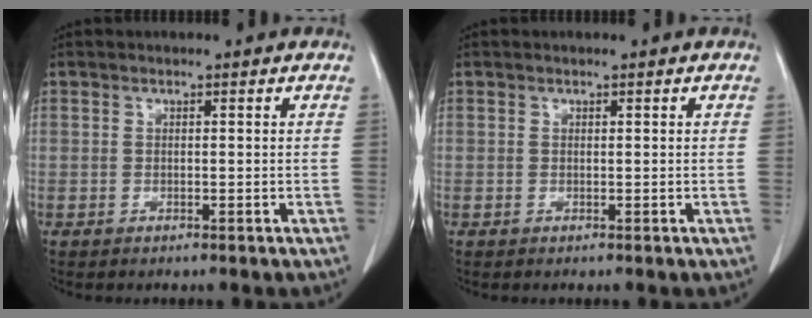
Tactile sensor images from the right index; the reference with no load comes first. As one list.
[{"total": 0.0}]